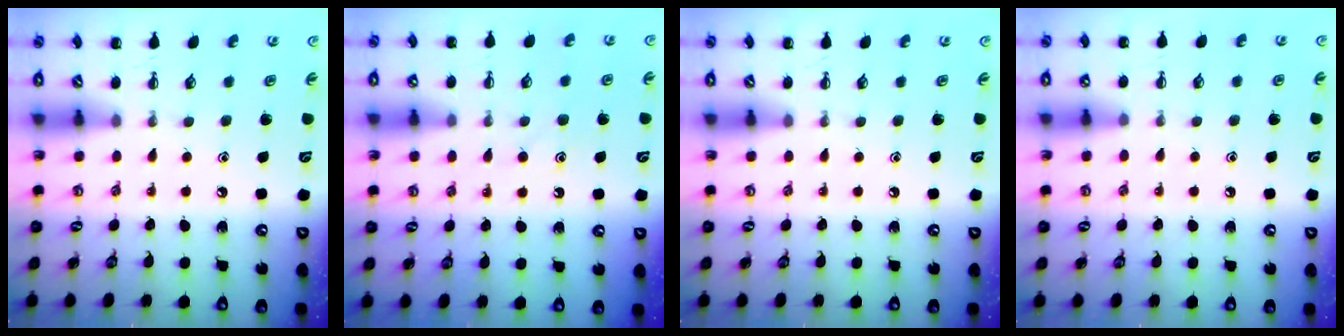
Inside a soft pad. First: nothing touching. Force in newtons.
{"total": 8.4, "press": 8.4, "slide": 1.0}
{"total": 0.0}
{"total": 5.8, "press": 5.5, "slide": 1.9}